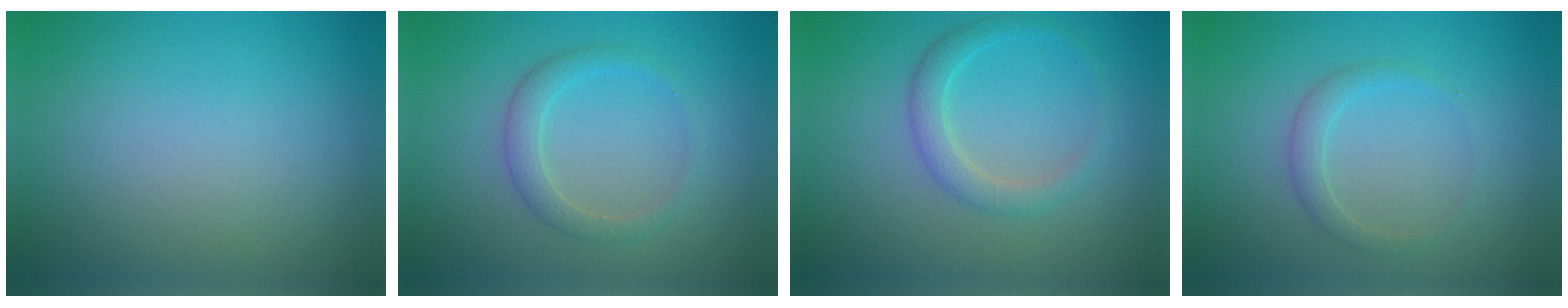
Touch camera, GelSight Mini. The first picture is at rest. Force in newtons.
{"total": 2.1, "press": 2.1, "slide": 0.2}
{"total": 2.2, "press": 2.2, "slide": 0.1}
{"total": 1.5, "press": 1.5, "slide": 0.0}